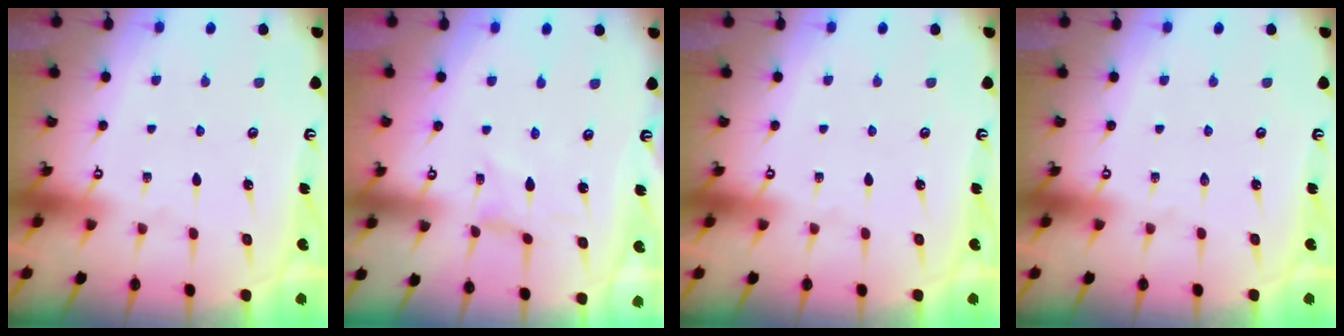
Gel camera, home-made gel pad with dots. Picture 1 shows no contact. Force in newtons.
{"total": 0.0}
{"total": 0.0}
{"total": 0.0}